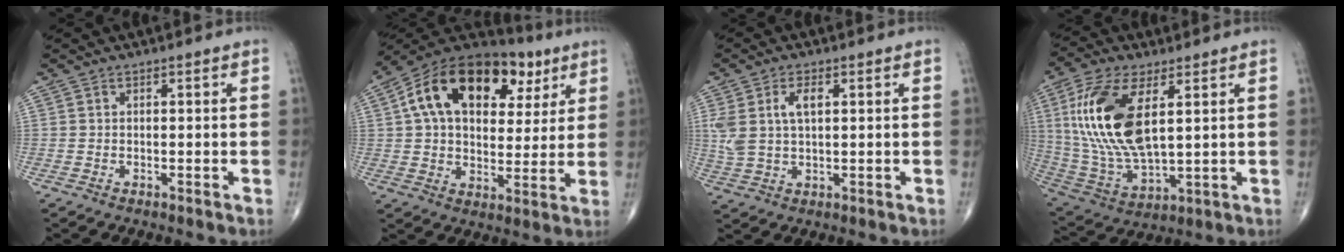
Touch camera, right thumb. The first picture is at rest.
{"total": 23.1, "force": [8.7, 13.9, 16.4], "torque": [-0.243, 0.020, 0.133]}
{"total": 7.0, "force": [2.0, 3.5, 5.7], "torque": [-0.131, 0.007, 0.046]}
{"total": 19.3, "force": [4.8, 8.7, 16.5], "torque": [-0.353, -0.020, 0.098]}